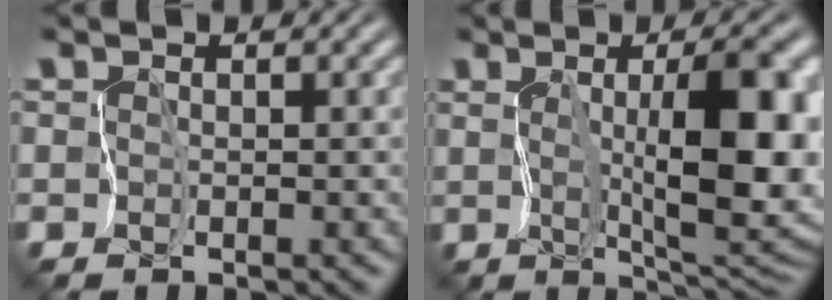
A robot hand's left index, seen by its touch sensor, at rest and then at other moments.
{"total": 8.6, "force": [1.0, 2.5, 8.2], "torque": [-0.123, 0.002, 0.026]}